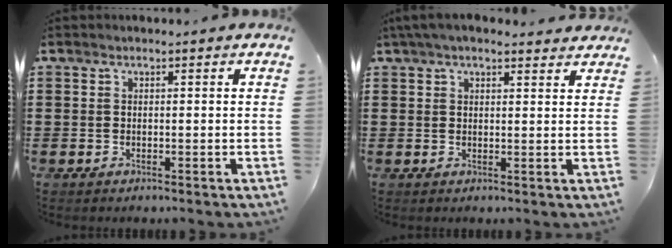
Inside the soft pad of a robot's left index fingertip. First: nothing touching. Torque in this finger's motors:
{"motor_torque": [1.66, -0.48, 0.77, 0.13]}